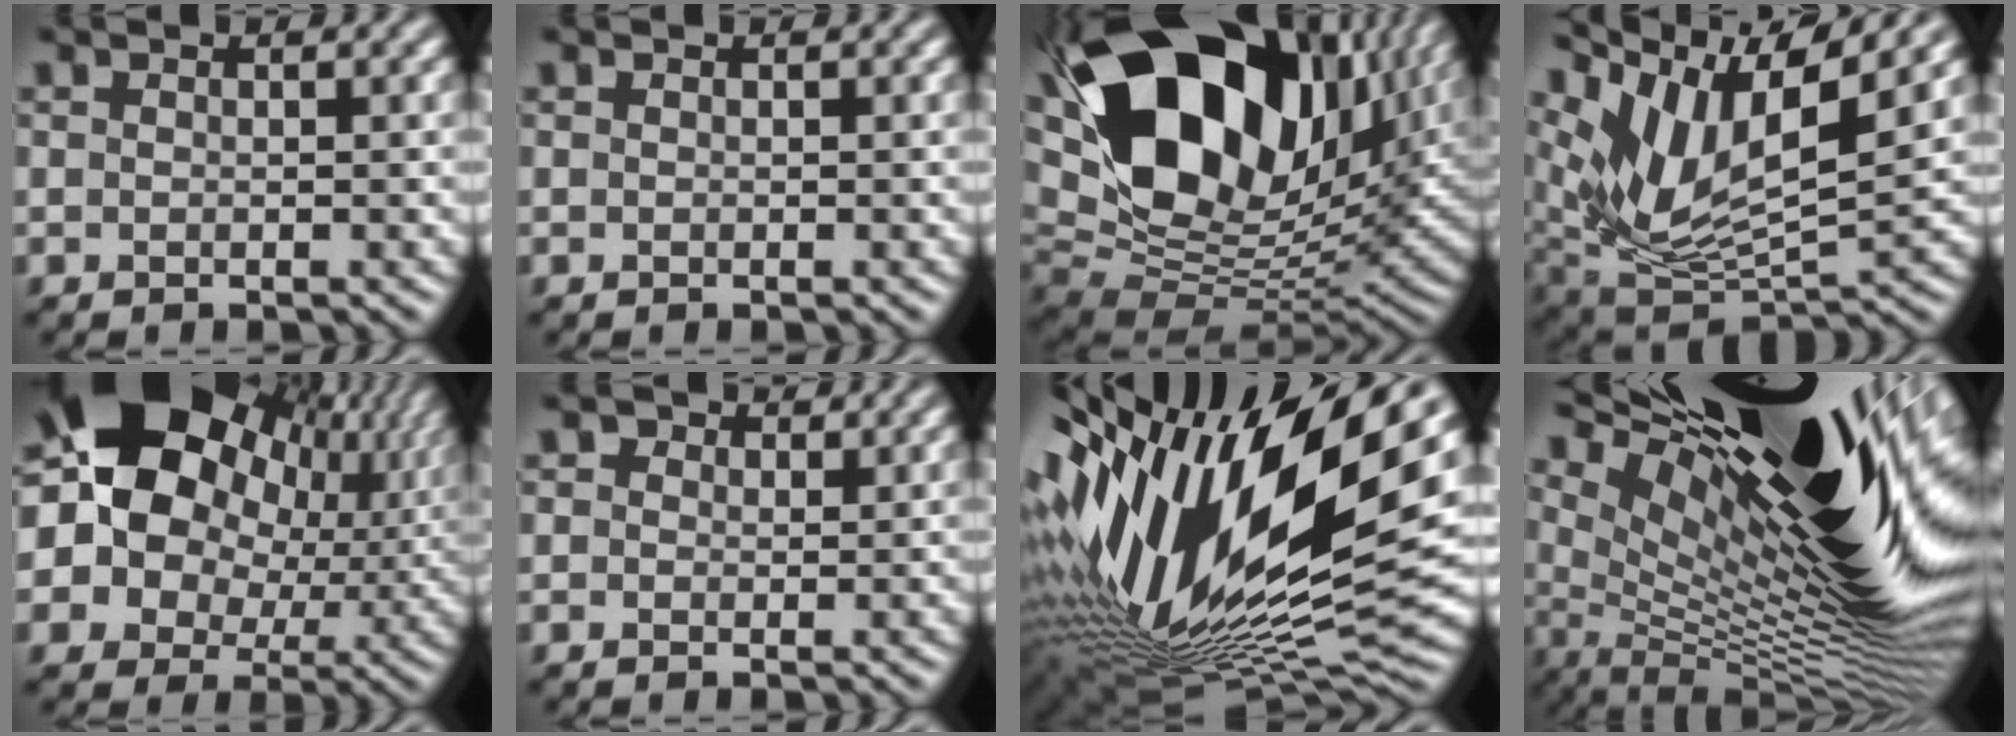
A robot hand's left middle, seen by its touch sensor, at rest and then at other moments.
{"total": 0.0}
{"total": 18.4, "force": [7.2, 10.9, 12.9], "torque": [-0.240, 0.019, 0.122]}
{"total": 9.8, "force": [5.4, 4.0, 7.2], "torque": [-0.147, 0.002, 0.105]}
{"total": 21.4, "force": [6.8, 16.5, 11.9], "torque": [-0.238, 0.054, 0.084]}
{"total": 1.2, "force": [0.7, 1.0, -0.1], "torque": [0.005, -0.005, 0.002]}
{"total": 18.1, "force": [2.5, 6.7, 16.6], "torque": [-0.308, -0.017, 0.041]}
{"total": 21.4, "force": [7.7, 7.1, 18.6], "torque": [-0.254, 0.050, 0.112]}